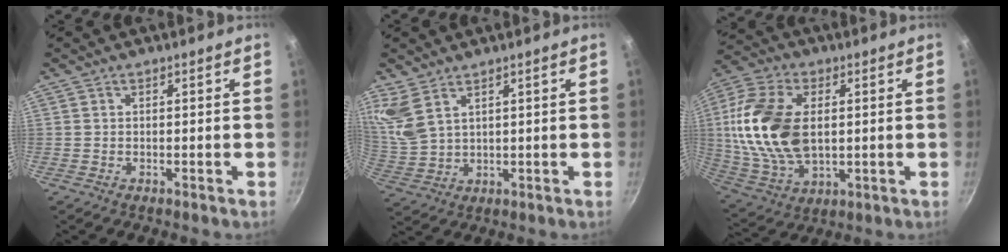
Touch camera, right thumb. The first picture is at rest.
{"total": 6.4, "force": [4.5, 3.0, 3.5], "torque": [-0.064, -0.030, 0.104]}
{"total": 19.8, "force": [2.1, 12.2, 15.4], "torque": [-0.295, 0.000, 0.044]}